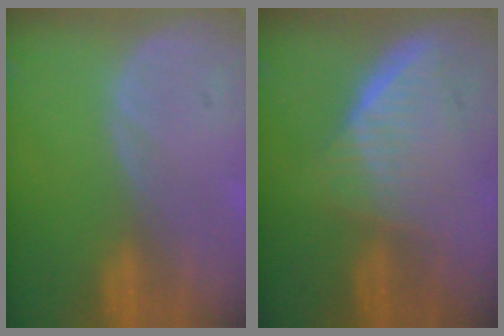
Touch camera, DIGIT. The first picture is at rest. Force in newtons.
{"total": 6.7, "press": 6.0, "slide": 2.9}